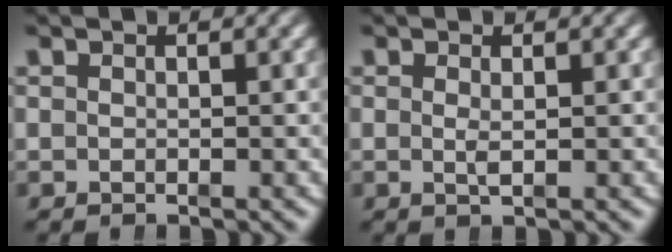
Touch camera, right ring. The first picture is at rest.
{"total": 0.9, "force": [0.0, -0.2, 0.9], "torque": [-0.019, -0.010, 0.003]}